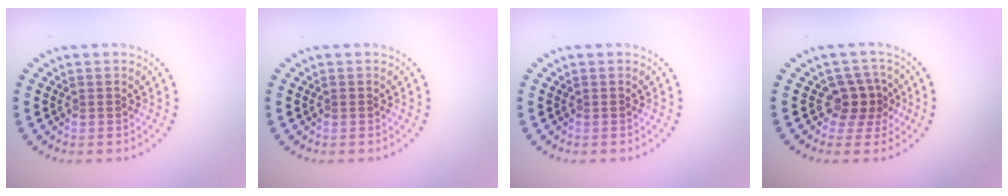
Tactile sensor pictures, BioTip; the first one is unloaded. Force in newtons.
{"total": 0.0}
{"total": 0.0}
{"total": 2.6, "press": 2.1, "slide": 1.6}